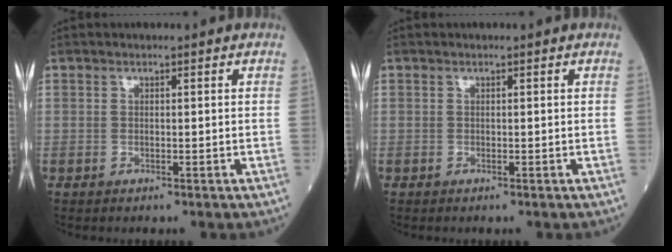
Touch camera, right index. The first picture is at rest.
{"total": 0.0}